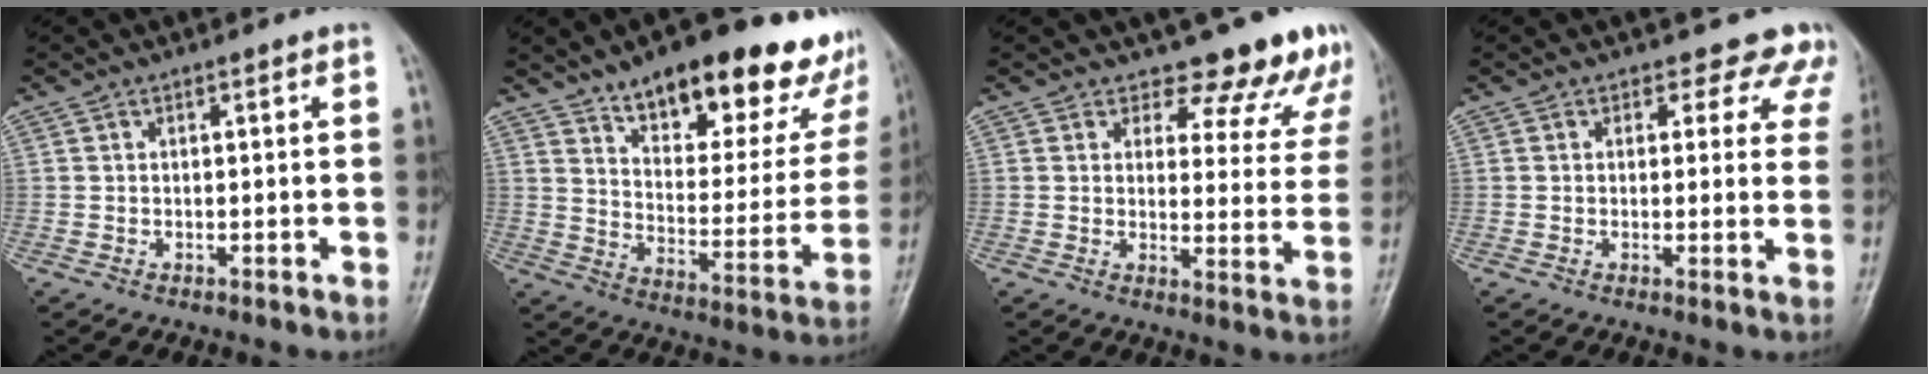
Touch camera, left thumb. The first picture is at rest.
{"total": 25.7, "force": [17.0, 10.0, 16.5], "torque": [-0.182, -0.069, 0.243]}
{"total": 13.8, "force": [12.4, 5.5, 2.6], "torque": [0.031, -0.089, 0.121]}
{"total": 7.8, "force": [6.5, 4.4, 0.7], "torque": [0.047, -0.024, 0.044]}